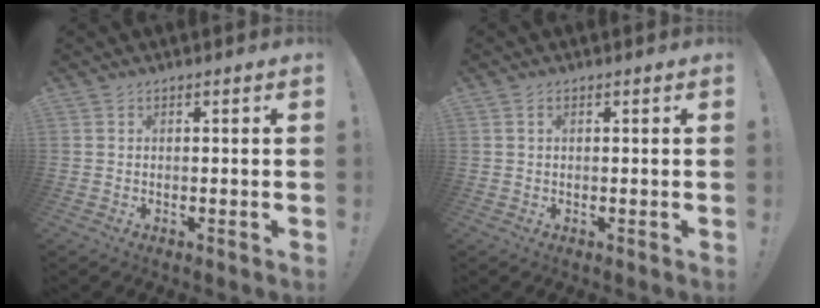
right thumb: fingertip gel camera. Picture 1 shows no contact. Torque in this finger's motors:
{"motor_torque": [-0.24, -0.24, -0.10, 0.10, 0.01]}